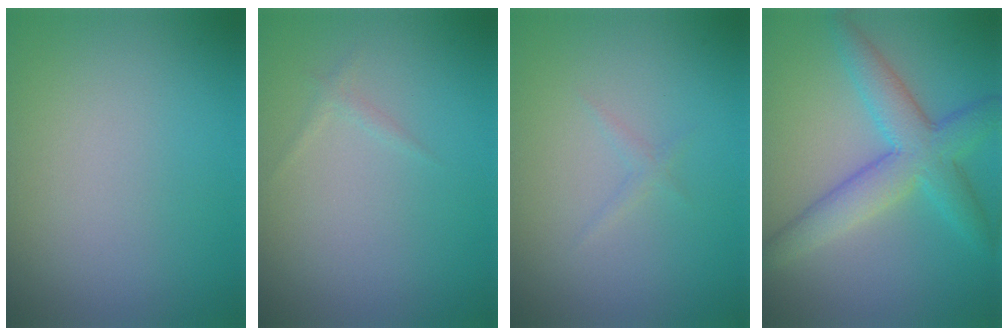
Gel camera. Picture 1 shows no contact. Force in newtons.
{"total": 0.6, "press": 0.6, "slide": 0.1}
{"total": 0.7, "press": 0.7, "slide": 0.0}
{"total": 5.8, "press": 5.8, "slide": 0.2}